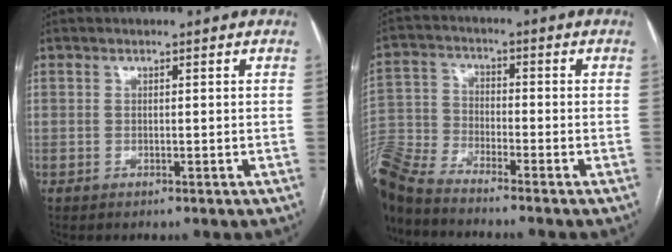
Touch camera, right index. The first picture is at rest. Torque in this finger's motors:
{"motor_torque": [-0.73, -0.82, 0.25, 0.16]}